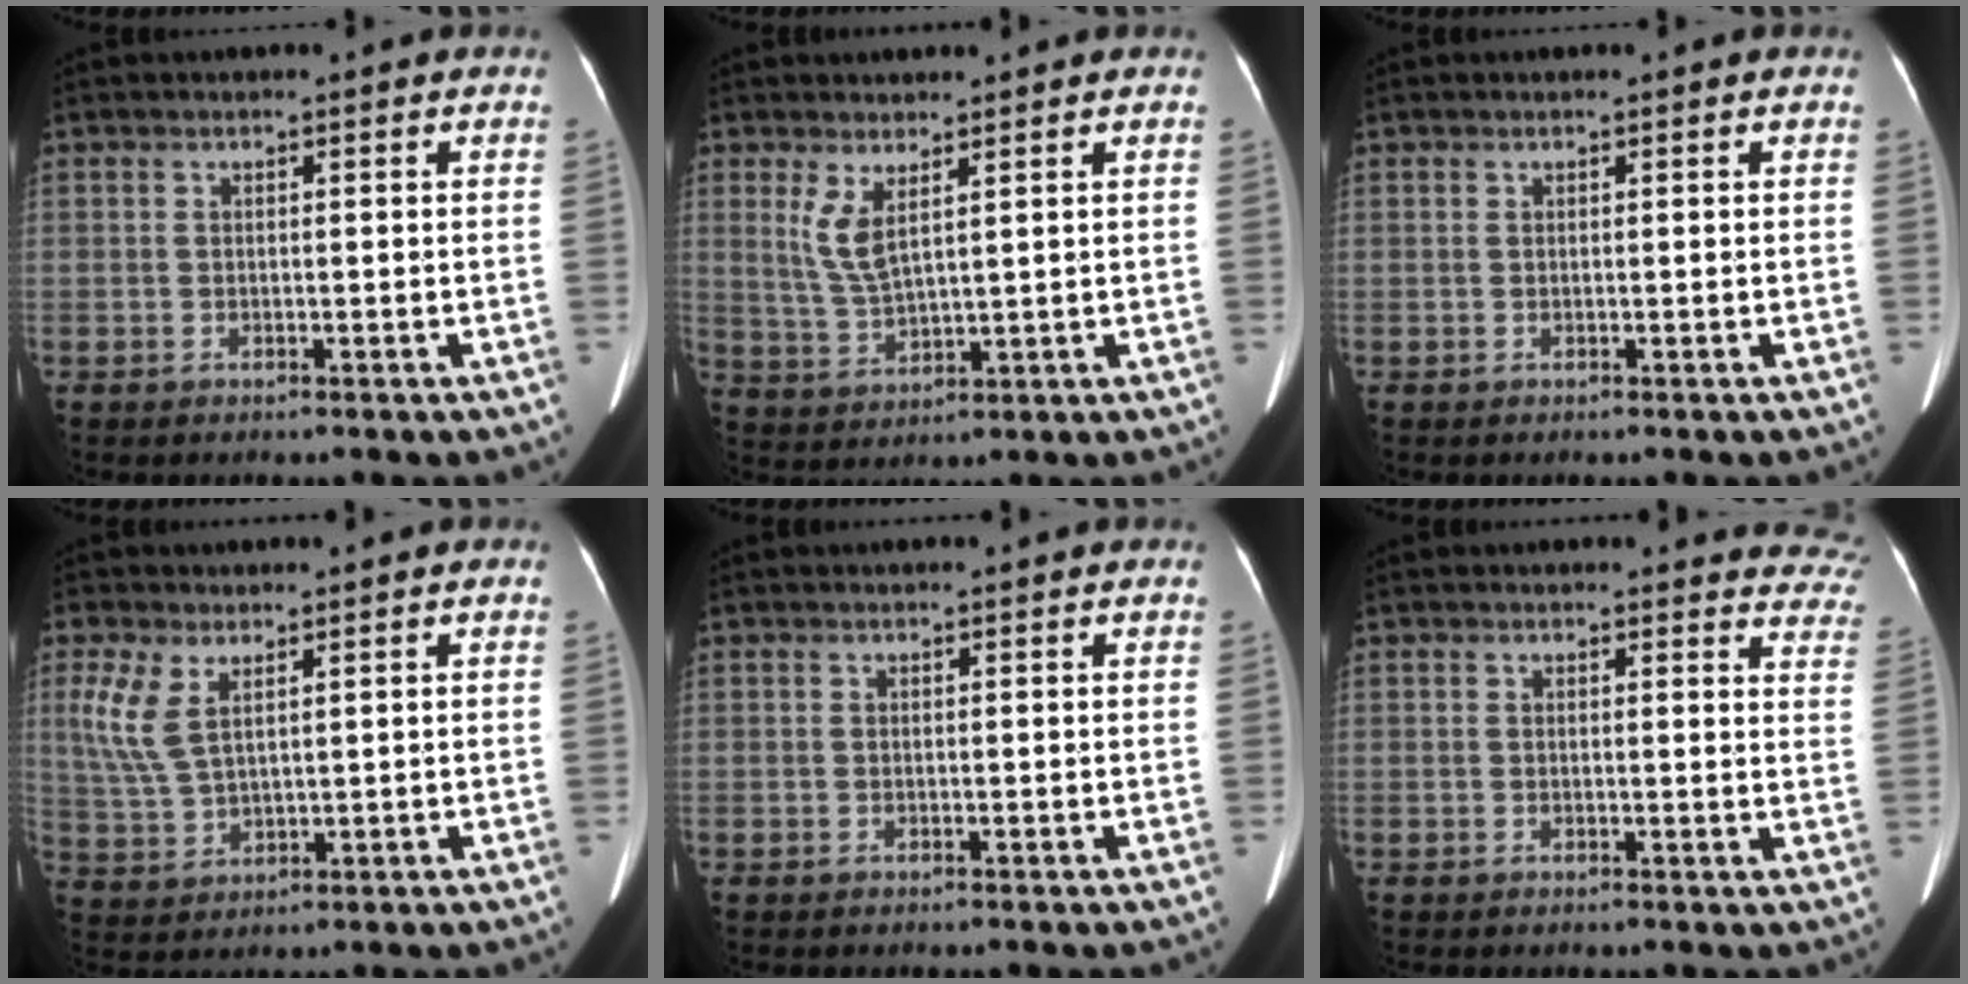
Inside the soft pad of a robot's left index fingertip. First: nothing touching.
{"total": 4.5, "force": [2.1, 1.0, 3.9], "torque": [-0.094, -0.011, 0.056]}
{"total": 0.0}
{"total": 5.8, "force": [2.5, 2.5, 4.6], "torque": [-0.127, 0.006, 0.065]}
{"total": 1.5, "force": [1.4, -0.1, 0.4], "torque": [-0.008, 0.015, 0.021]}
{"total": 13.4, "force": [12.8, 3.4, 2.1], "torque": [0.023, -0.050, 0.099]}